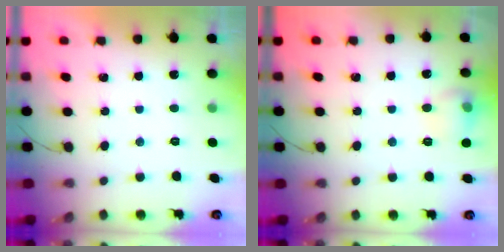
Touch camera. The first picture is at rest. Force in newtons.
{"total": 7.9, "press": 7.8, "slide": 1.0}